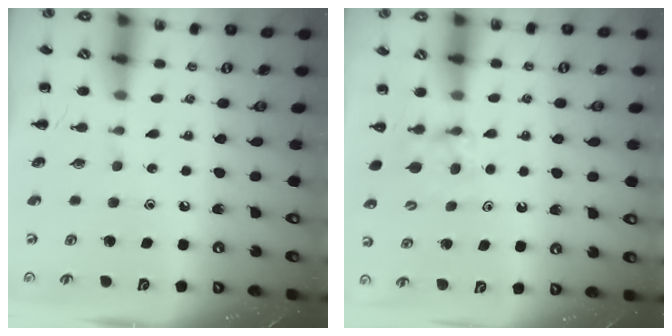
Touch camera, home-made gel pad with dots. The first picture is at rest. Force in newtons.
{"total": 5.9, "press": 5.7, "slide": 1.6}